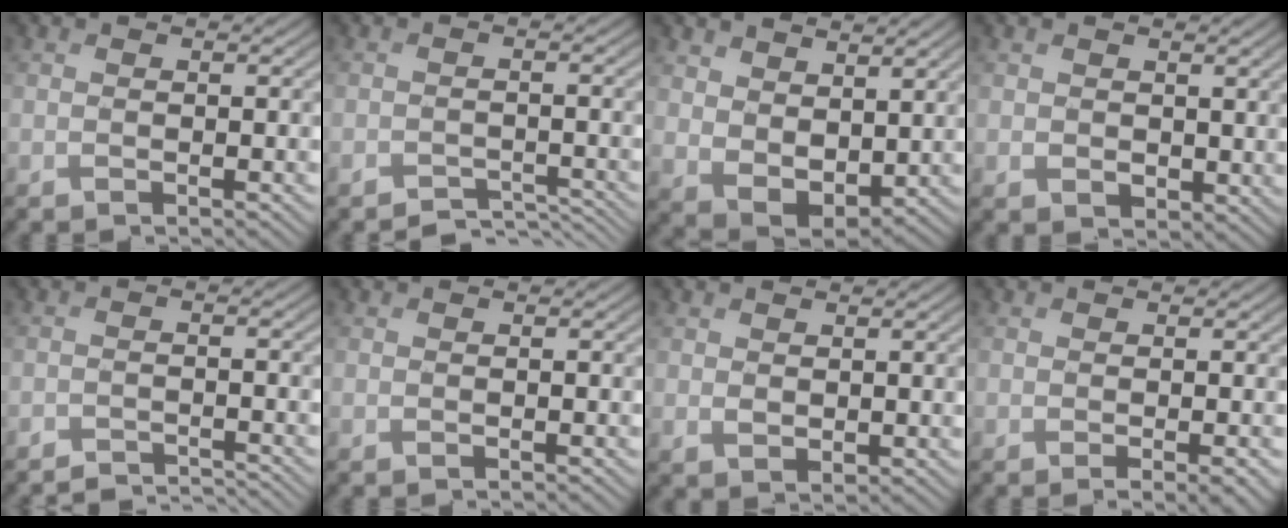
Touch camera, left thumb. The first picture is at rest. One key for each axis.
{"total": 3.3, "fx": -3.1, "fy": 0.7, "fz": 0.9, "tx": -0.014, "ty": -0.005, "tz": -0.049}
{"total": 7.4, "fx": 3.4, "fy": 4.7, "fz": 4.6, "tx": -0.118, "ty": -0.013, "tz": 0.075}
{"total": 2.3, "fx": 0.8, "fy": 1.9, "fz": 1.1, "tx": -0.033, "ty": -0.009, "tz": 0.016}
{"total": 3.0, "fx": -2.9, "fy": 0.2, "fz": 0.5, "tx": -0.006, "ty": -0.001, "tz": -0.053}
{"total": 0.0}
{"total": 1.9, "fx": 1.0, "fy": 1.2, "fz": 1.0, "tx": -0.024, "ty": -0.006, "tz": 0.024}
{"total": 1.4, "fx": -0.1, "fy": 0.2, "fz": 1.4, "tx": -0.024, "ty": -0.004, "tz": -0.003}